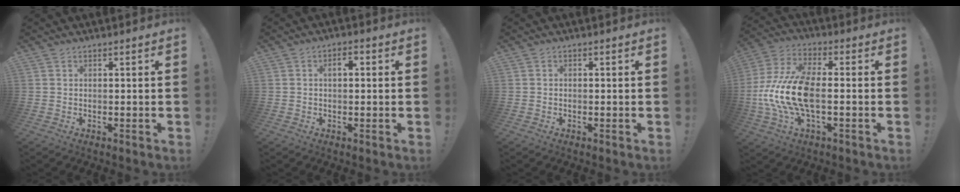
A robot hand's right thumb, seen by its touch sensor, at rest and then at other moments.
{"total": 3.0, "force": [0.2, 1.7, 2.5], "torque": [-0.032, 0.005, -0.003]}
{"total": 0.6, "force": [-0.4, 0.4, 0.3], "torque": [-0.010, 0.003, -0.007]}
{"total": 16.6, "force": [-2.7, 7.7, 14.4], "torque": [-0.291, 0.007, -0.040]}